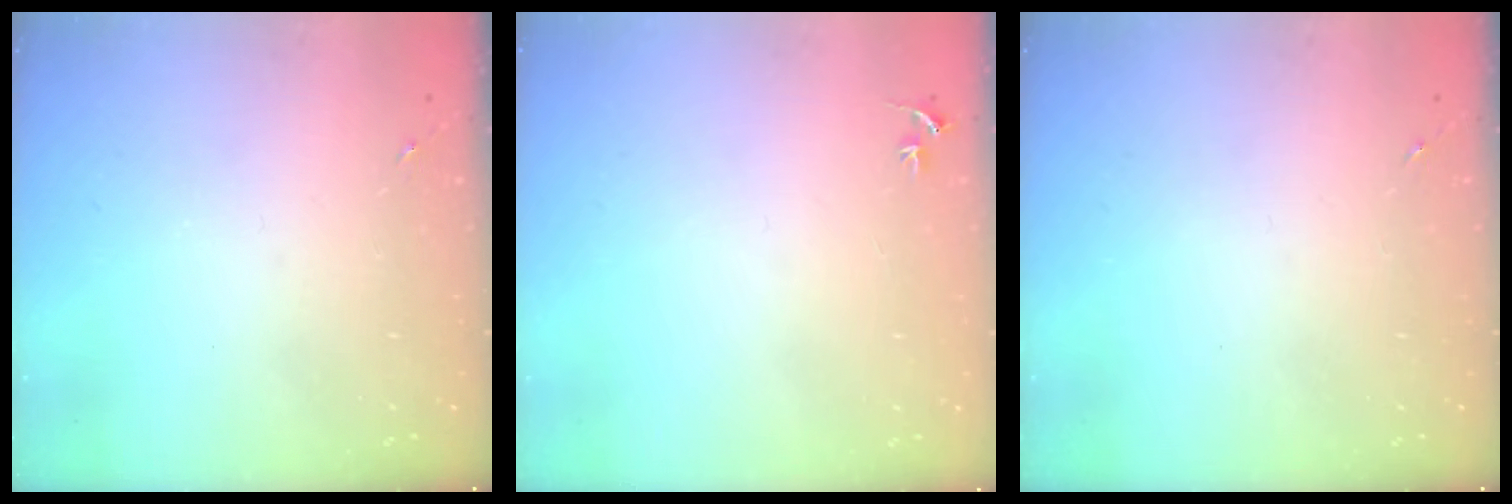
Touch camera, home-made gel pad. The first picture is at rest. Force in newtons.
{"total": 2.3, "press": 2.3, "slide": 0.2}
{"total": 0.0}